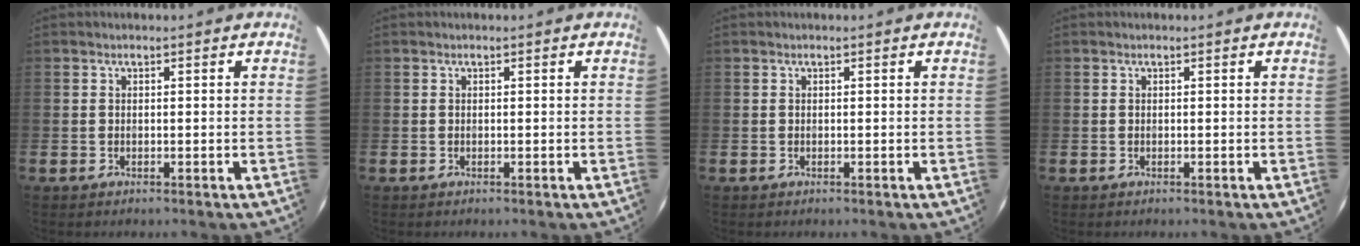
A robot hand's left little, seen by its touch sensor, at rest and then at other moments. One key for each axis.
{"total": 0.0}
{"total": 0.0}
{"total": 0.0}